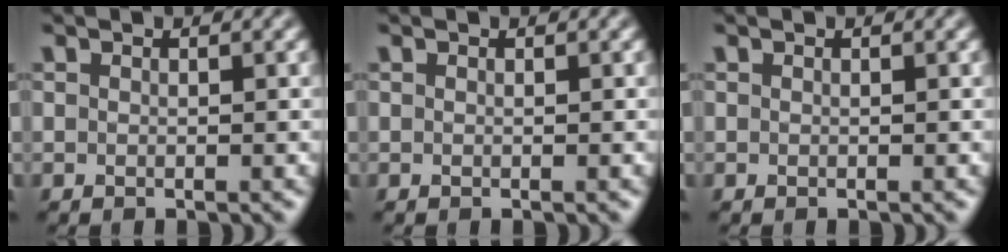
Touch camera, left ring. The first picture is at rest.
{"total": 0.0}
{"total": 0.0}